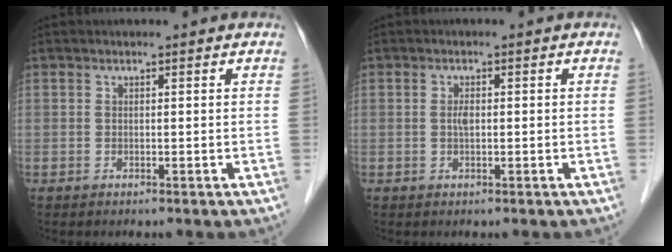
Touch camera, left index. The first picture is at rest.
{"total": 1.3, "force": [-0.2, 0.6, 1.1], "torque": [-0.023, -0.001, -0.005]}